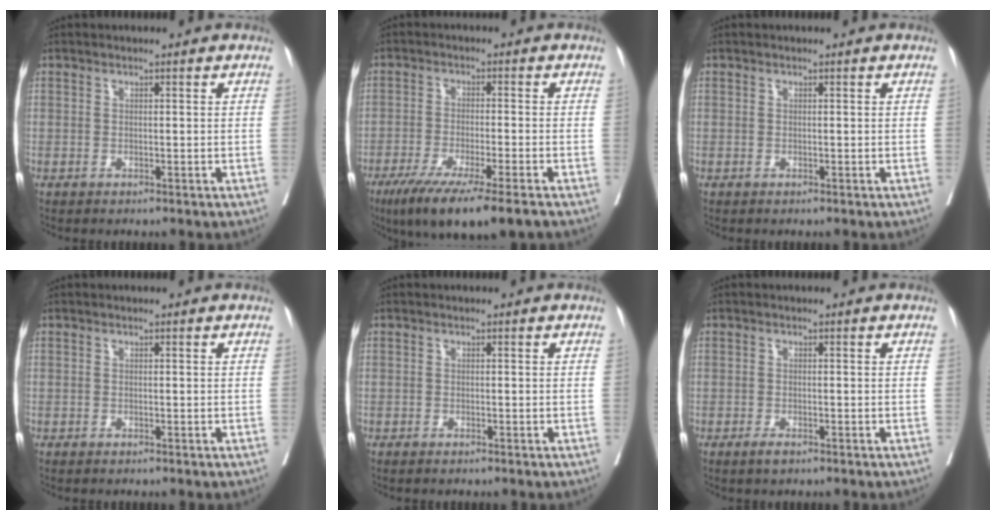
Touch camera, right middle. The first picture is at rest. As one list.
[{"total": 12.3, "force": [-8.6, 0.4, 8.8], "torque": [-0.137, -0.033, -0.140]}, {"total": 0.0}, {"total": 0.0}, {"total": 0.5, "force": [-0.5, 0.1, 0.2], "torque": [-0.008, -0.002, -0.009]}, {"total": 1.5, "force": [-1.0, 0.4, 1.0], "torque": [-0.018, -0.002, -0.016]}]